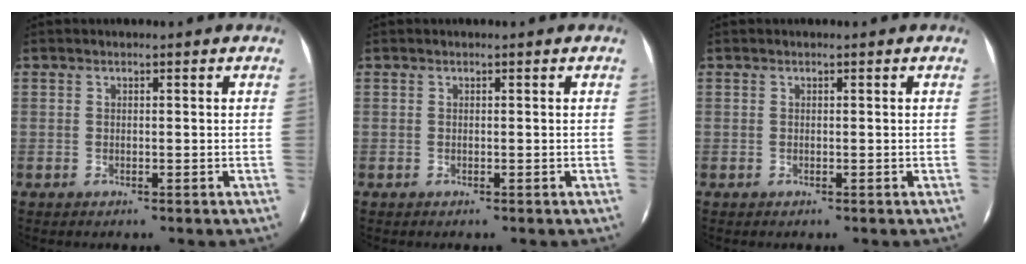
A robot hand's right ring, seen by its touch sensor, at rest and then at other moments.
{"total": 0.0}
{"total": 0.0}